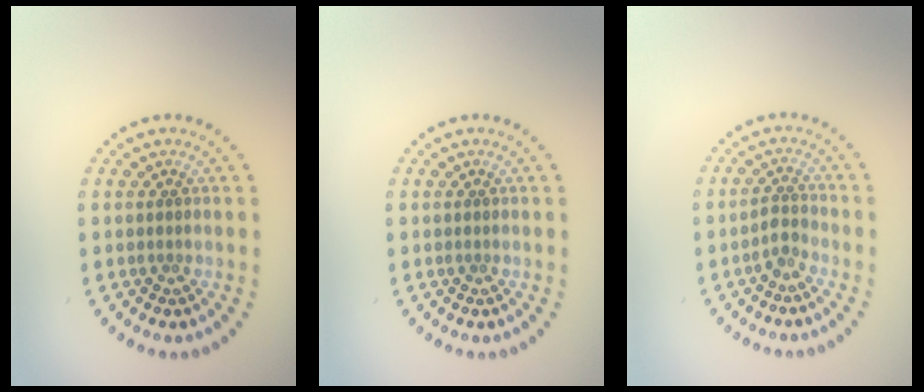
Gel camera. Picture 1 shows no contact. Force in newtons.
{"total": 0.0}
{"total": 1.5, "press": 1.1, "slide": 1.0}